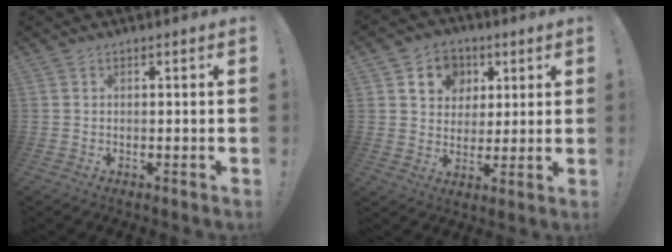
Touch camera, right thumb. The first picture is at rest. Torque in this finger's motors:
{"motor_torque": [1.08, 1.31, 0.13, -0.10, 0.00]}